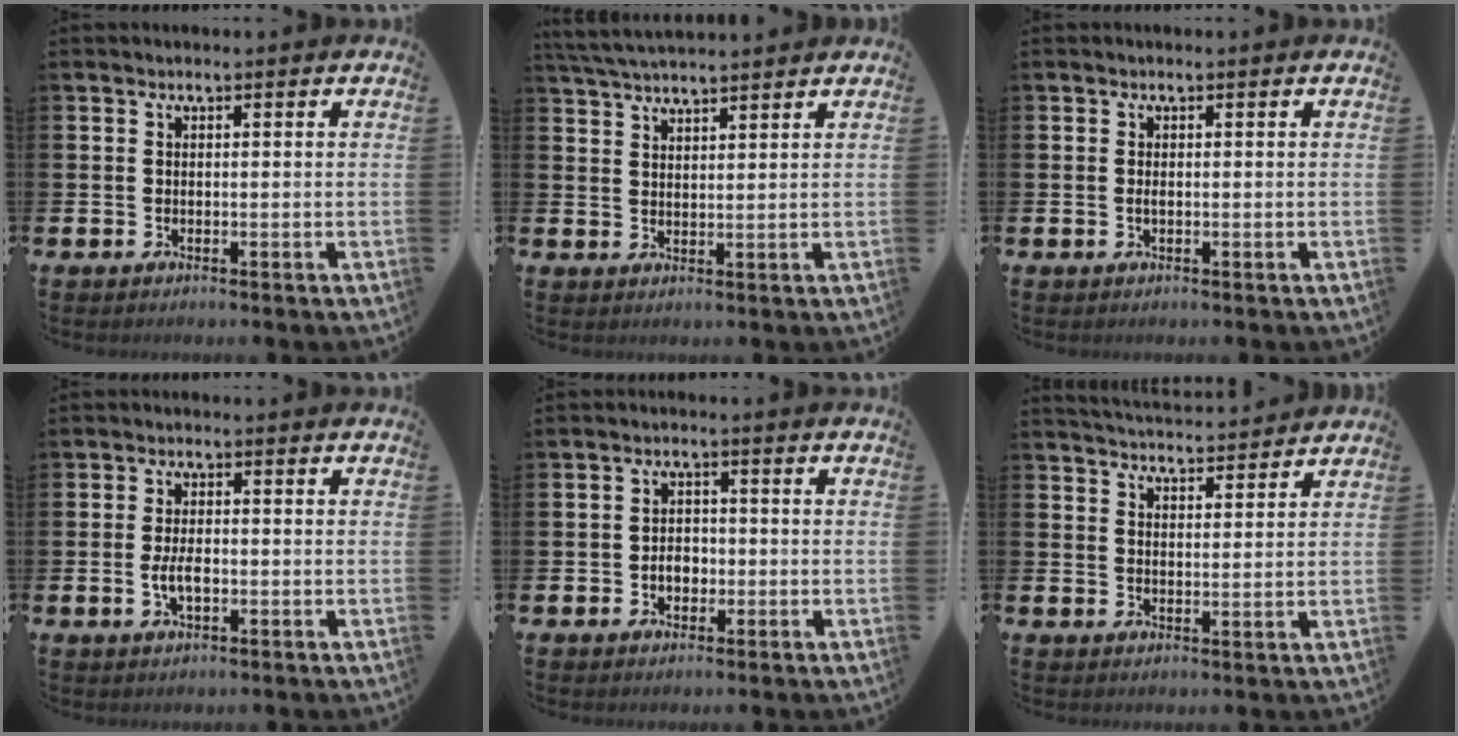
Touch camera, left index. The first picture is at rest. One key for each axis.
{"total": 4.2, "fx": 4.1, "fy": 0.3, "fz": 0.9, "tx": -0.027, "ty": -0.016, "tz": 0.074}
{"total": 0.6, "fx": -0.1, "fy": 0.2, "fz": 0.6, "tx": -0.009, "ty": -0.002, "tz": -0.002}
{"total": 3.2, "fx": -0.5, "fy": 1.5, "fz": 2.7, "tx": -0.039, "ty": -0.002, "tz": -0.012}
{"total": 2.9, "fx": -0.8, "fy": 2.1, "fz": 1.8, "tx": -0.016, "ty": -0.004, "tz": -0.022}
{"total": 4.4, "fx": 4.4, "fy": 0.1, "fz": 0.0, "tx": -0.010, "ty": -0.029, "tz": 0.080}